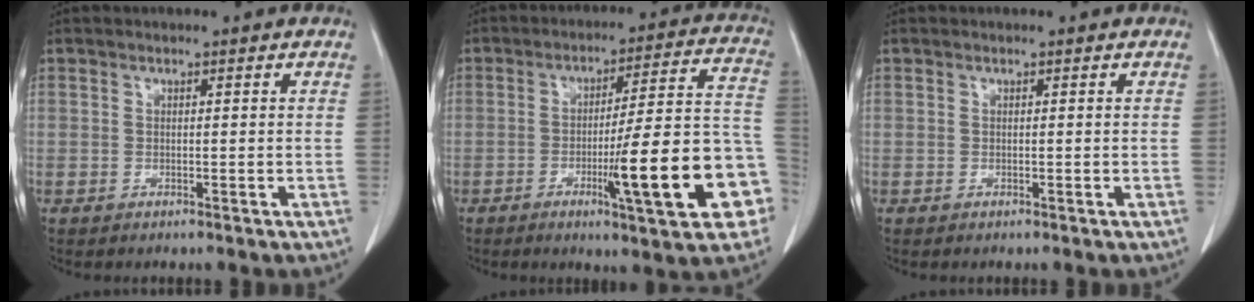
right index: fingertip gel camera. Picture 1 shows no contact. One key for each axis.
{"total": 17.4, "fx": -6.0, "fy": 1.4, "fz": 16.2, "tx": -0.188, "ty": 0.018, "tz": -0.077}
{"total": 0.0}